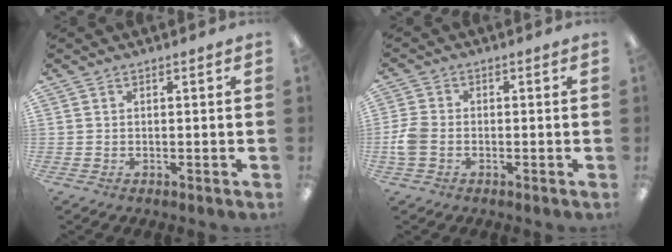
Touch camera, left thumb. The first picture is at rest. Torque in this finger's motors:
{"motor_torque": [-0.28, 0.29, -0.02, 0.02, 0.01]}